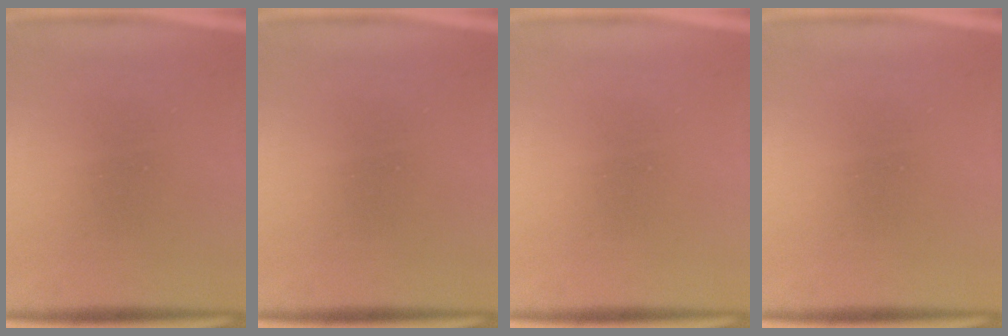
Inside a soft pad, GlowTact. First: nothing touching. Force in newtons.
{"total": 0.0}
{"total": 0.0}
{"total": 0.0}